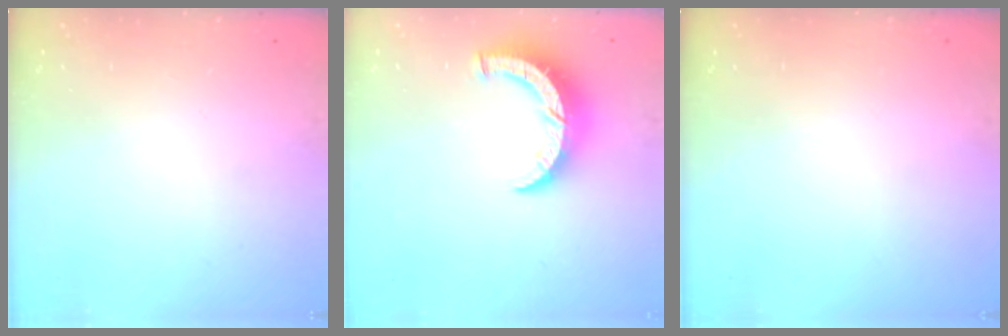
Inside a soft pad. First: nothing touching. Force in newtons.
{"total": 8.4, "press": 8.4, "slide": 0.7}
{"total": 0.0}